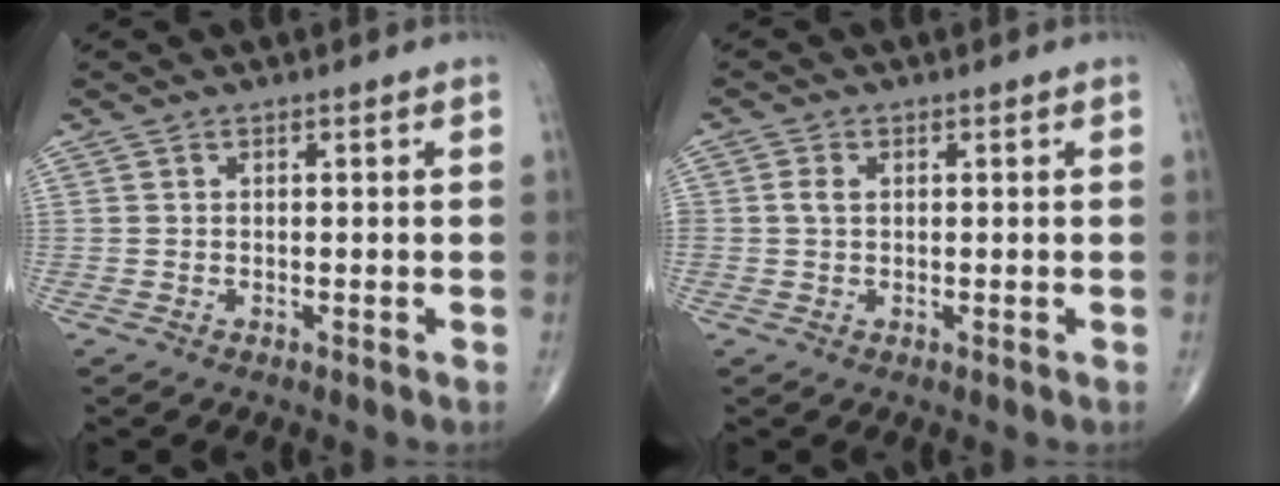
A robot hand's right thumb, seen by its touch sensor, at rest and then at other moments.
{"total": 1.9, "force": [0.3, 1.3, 1.4], "torque": [-0.029, 0.006, 0.007]}